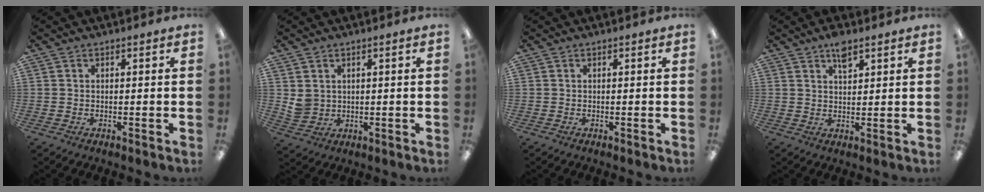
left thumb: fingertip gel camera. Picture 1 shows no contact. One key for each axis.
{"total": 3.3, "fx": 1.6, "fy": 2.8, "fz": 0.6, "tx": -0.012, "ty": -0.006, "tz": 0.030}
{"total": 0.0}
{"total": 4.6, "fx": 3.0, "fy": 1.7, "fz": 3.0, "tx": -0.042, "ty": -0.014, "tz": 0.050}